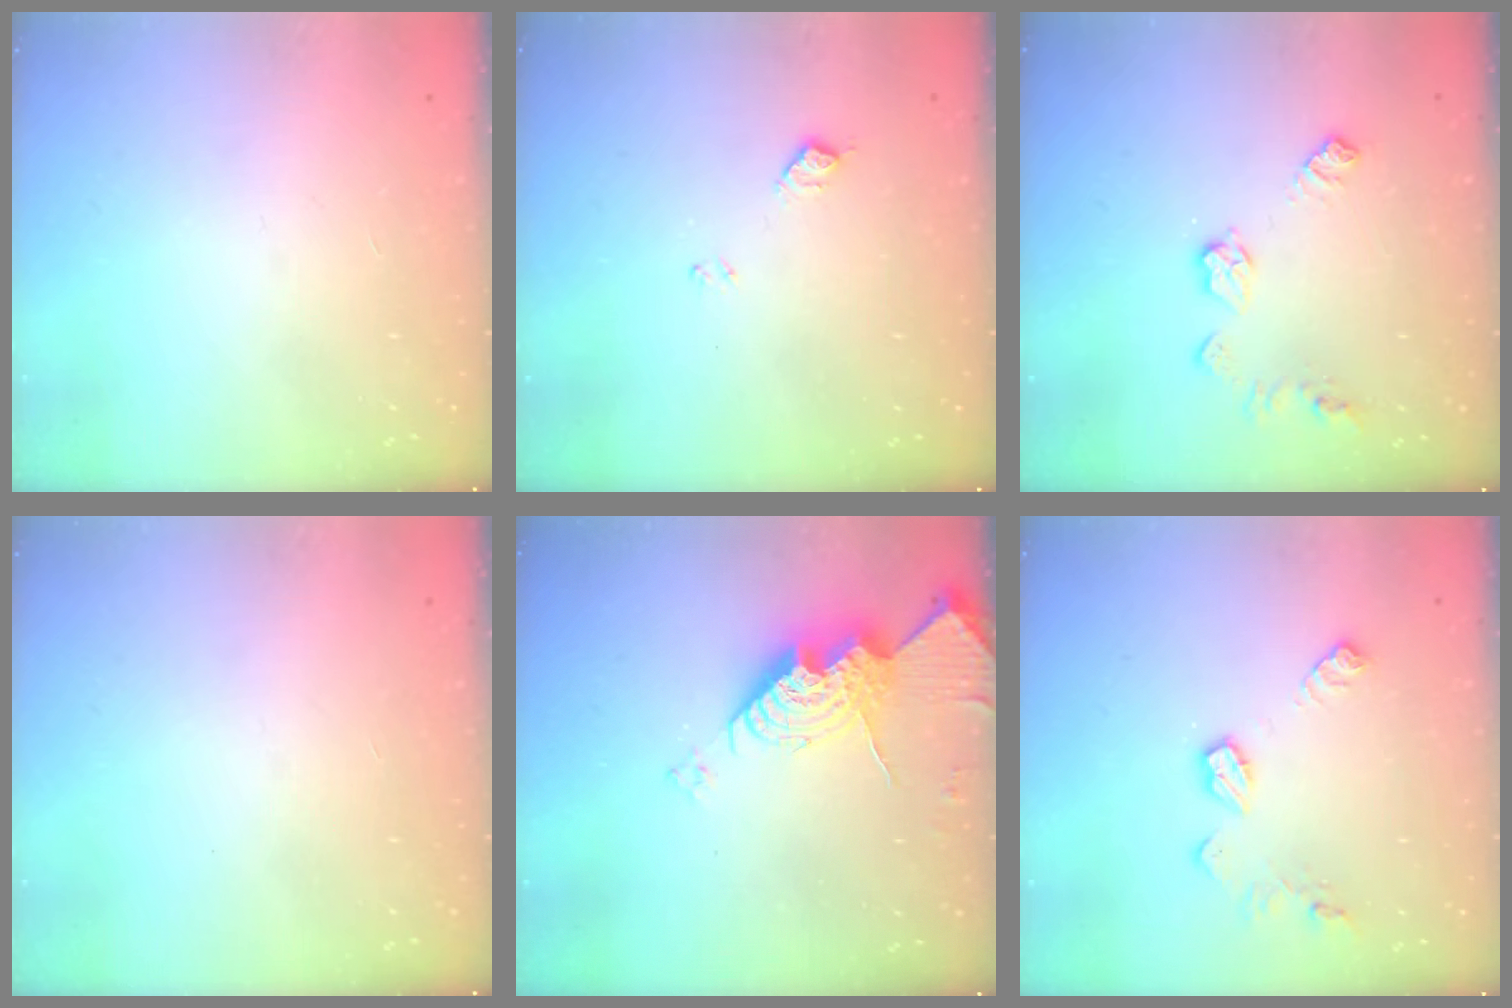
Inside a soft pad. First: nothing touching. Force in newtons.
{"total": 8.0, "press": 8.0, "slide": 0.7}
{"total": 8.7, "press": 8.7, "slide": 0.2}
{"total": 0.0}
{"total": 16.3, "press": 16.3, "slide": 1.6}
{"total": 9.1, "press": 9.1, "slide": 0.3}